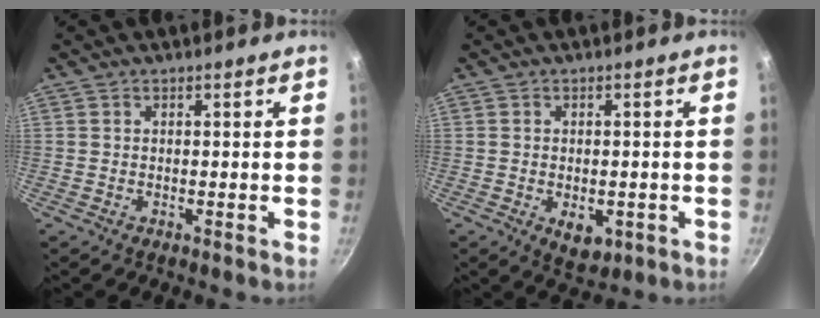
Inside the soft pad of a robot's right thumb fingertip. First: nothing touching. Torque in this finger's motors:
{"motor_torque": [-0.47, -0.17, 0.06, -0.02, 0.10]}